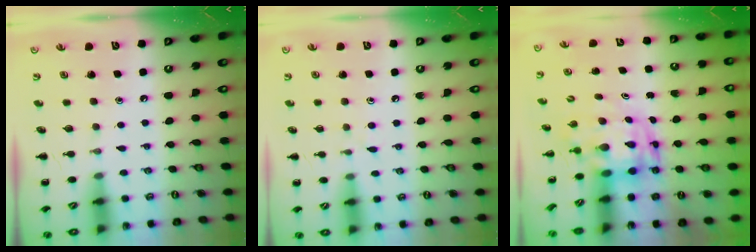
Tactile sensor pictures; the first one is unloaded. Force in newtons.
{"total": 3.0, "press": 2.6, "slide": 1.4}
{"total": 3.8, "press": 3.7, "slide": 0.8}